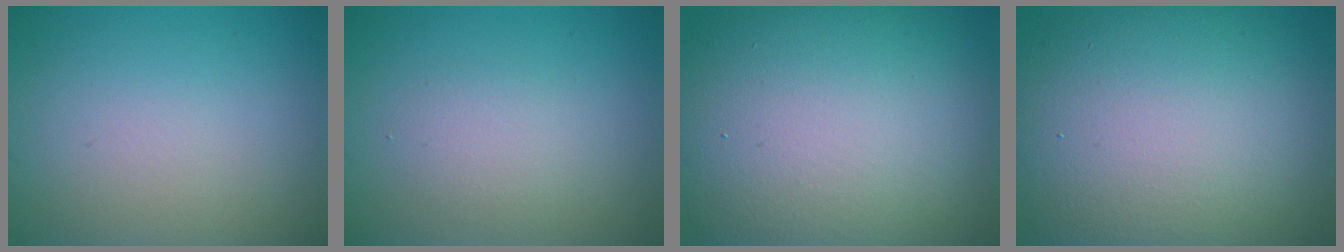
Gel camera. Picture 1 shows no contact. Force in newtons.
{"total": 1.9, "press": 1.9, "slide": 0.1}
{"total": 17.7, "press": 17.7, "slide": 1.2}
{"total": 15.6, "press": 15.6, "slide": 1.1}